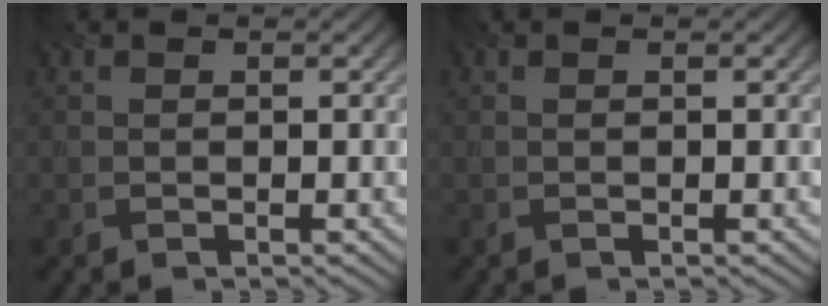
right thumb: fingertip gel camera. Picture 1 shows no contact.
{"total": 0.0}